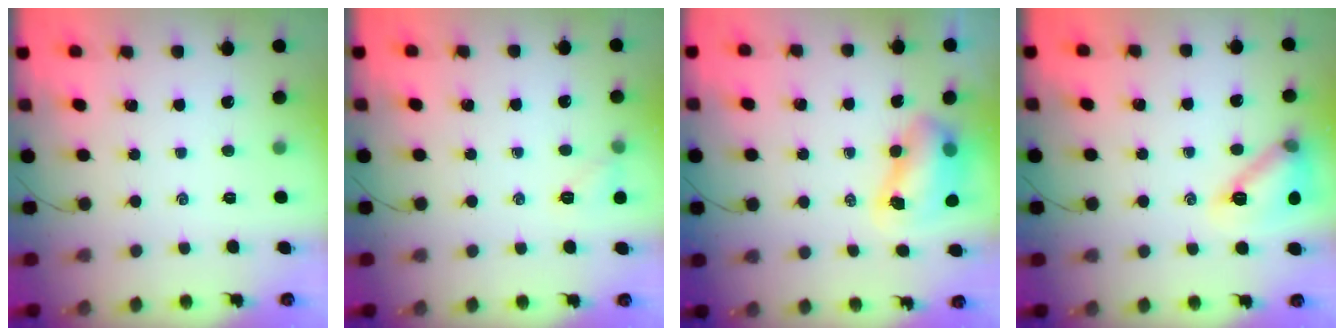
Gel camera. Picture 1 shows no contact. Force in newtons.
{"total": 5.9, "press": 5.7, "slide": 1.5}
{"total": 7.6, "press": 7.4, "slide": 1.7}
{"total": 13.7, "press": 13.6, "slide": 1.0}